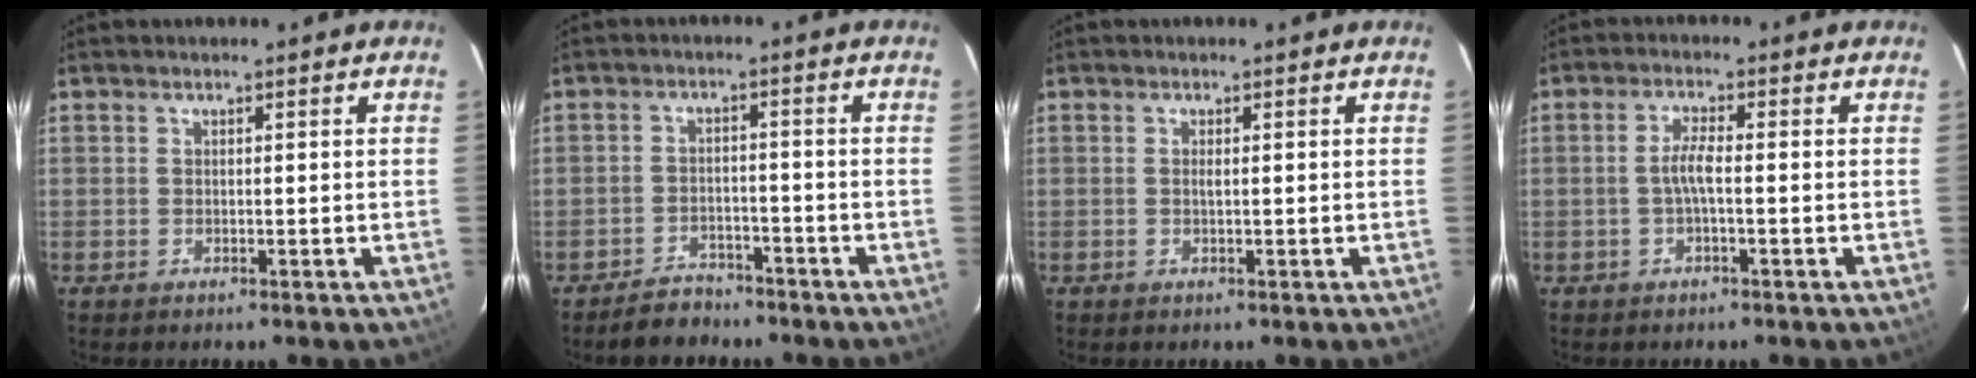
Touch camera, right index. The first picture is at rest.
{"total": 5.4, "force": [-4.5, 2.8, 0.8], "torque": [-0.031, 0.018, -0.065]}
{"total": 0.8, "force": [0.0, 0.0, 0.8], "torque": [-0.015, 0.001, 0.000]}
{"total": 3.2, "force": [-0.6, 0.3, 3.1], "torque": [-0.063, 0.004, -0.011]}